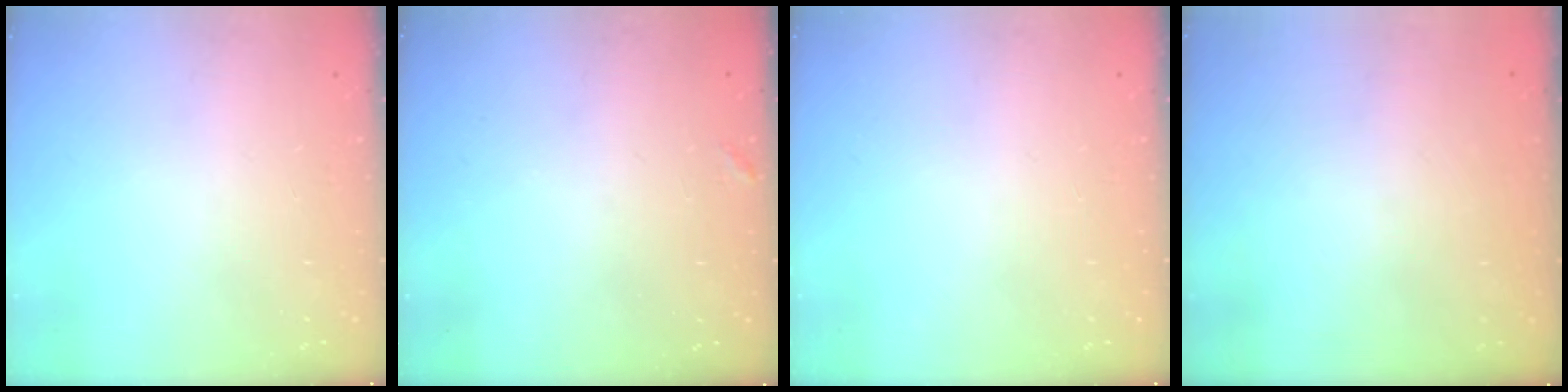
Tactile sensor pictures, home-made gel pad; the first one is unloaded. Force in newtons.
{"total": 4.1, "press": 4.1, "slide": 0.1}
{"total": 0.0}
{"total": 3.1, "press": 2.9, "slide": 1.2}